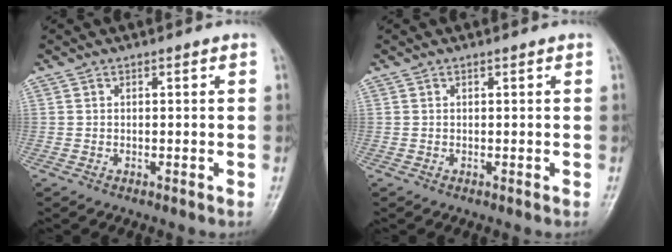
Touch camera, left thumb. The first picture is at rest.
{"total": 0.0}